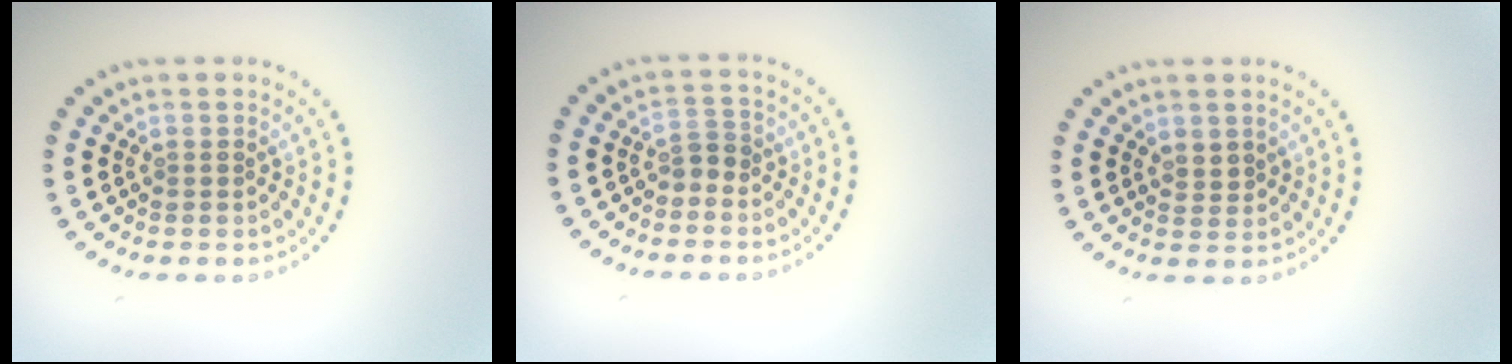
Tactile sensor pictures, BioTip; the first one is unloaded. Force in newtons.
{"total": 1.3, "press": 1.0, "slide": 0.7}
{"total": 0.7, "press": 0.5, "slide": 0.5}